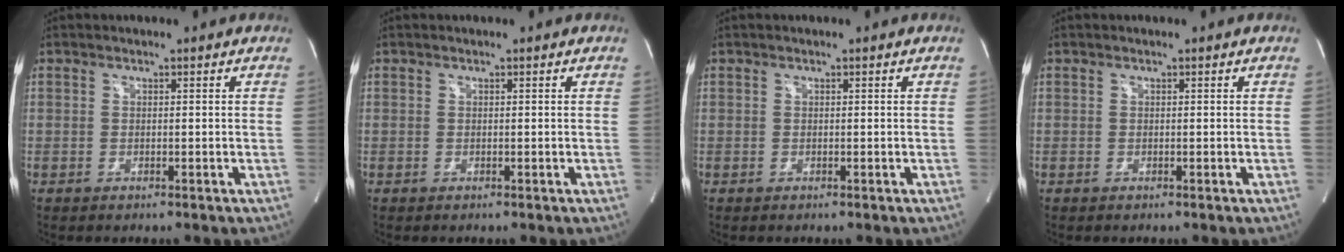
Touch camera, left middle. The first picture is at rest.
{"total": 0.0}
{"total": 0.0}
{"total": 0.0}